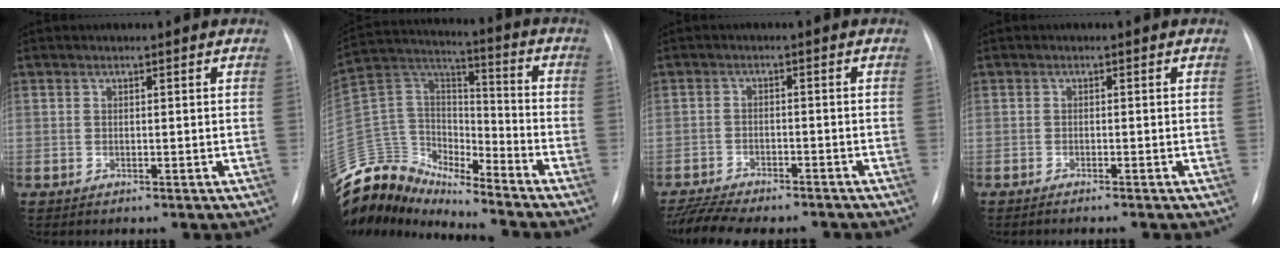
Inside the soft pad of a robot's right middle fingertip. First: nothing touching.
{"total": 13.8, "force": [-13.3, 3.3, 1.3], "torque": [-0.031, 0.077, -0.255]}
{"total": 11.5, "force": [-10.3, 2.5, 4.4], "torque": [-0.078, 0.001, -0.150]}
{"total": 1.8, "force": [-1.5, -0.3, 0.9], "torque": [-0.012, 0.000, -0.018]}